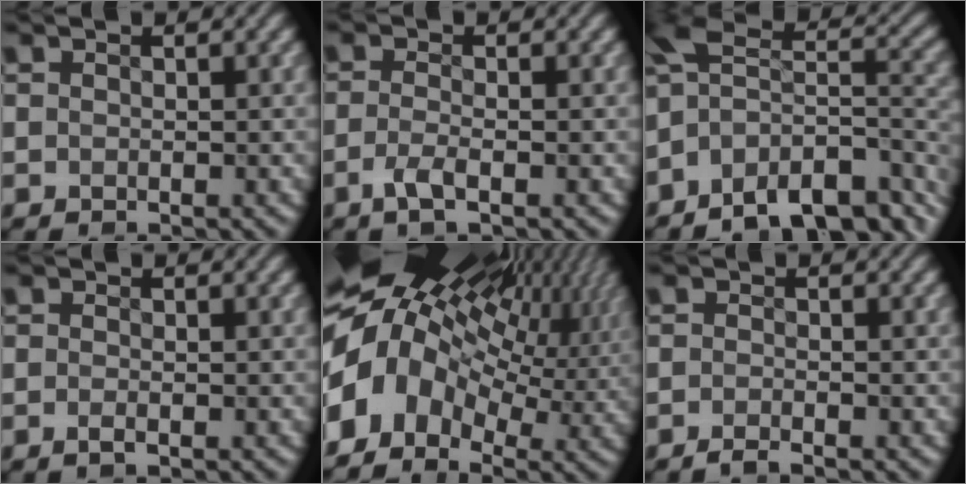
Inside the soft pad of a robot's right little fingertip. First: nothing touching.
{"total": 1.7, "force": [-0.9, 0.3, 1.4], "torque": [-0.038, 0.000, -0.023]}
{"total": 11.2, "force": [-5.8, 6.3, 7.2], "torque": [-0.123, 0.005, -0.070]}
{"total": 0.7, "force": [-0.3, 0.1, 0.6], "torque": [-0.017, 0.001, -0.008]}
{"total": 17.0, "force": [2.6, 11.3, 12.4], "torque": [-0.248, 0.006, 0.057]}
{"total": 1.0, "force": [-0.9, 0.0, 0.5], "torque": [-0.014, 0.003, -0.022]}